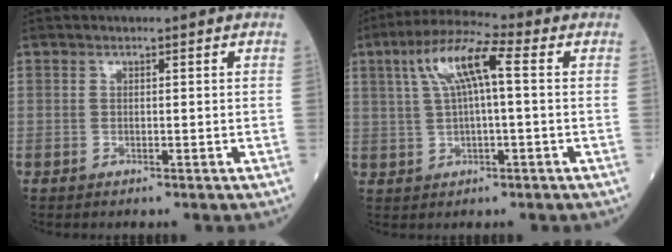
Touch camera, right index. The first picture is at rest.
{"total": 8.7, "force": [2.2, 1.5, 8.3], "torque": [-0.166, 0.031, 0.039]}